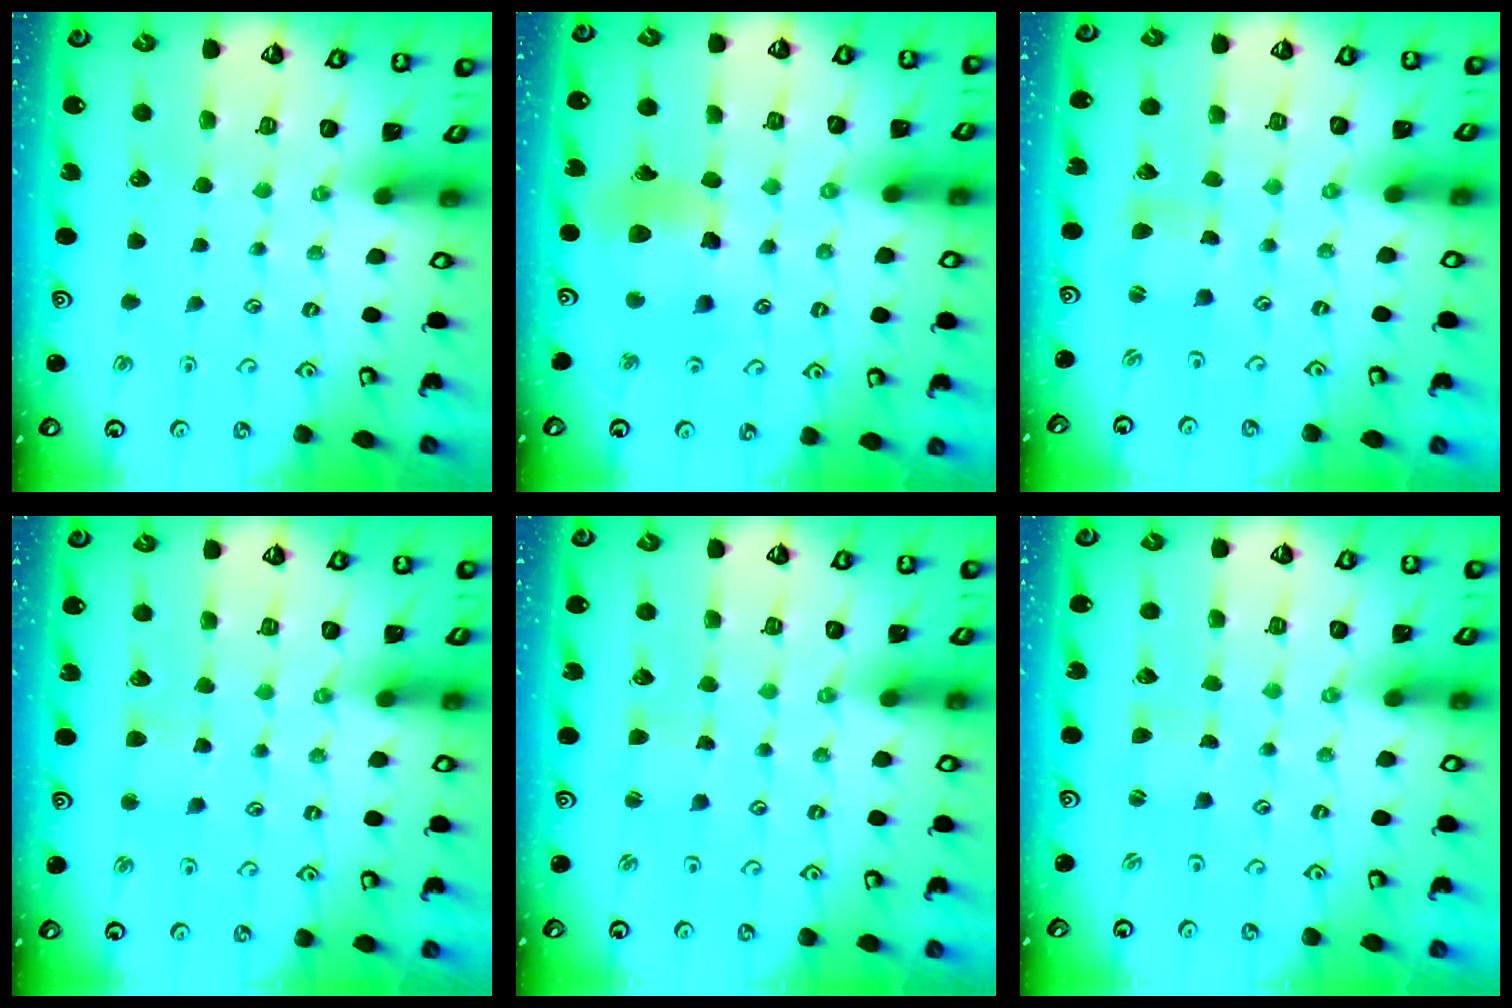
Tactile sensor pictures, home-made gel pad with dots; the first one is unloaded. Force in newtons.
{"total": 11.8, "press": 11.7, "slide": 1.6}
{"total": 1.7, "press": 1.7, "slide": 0.4}
{"total": 3.6, "press": 3.6, "slide": 0.5}
{"total": 1.9, "press": 1.9, "slide": 0.3}
{"total": 0.0}